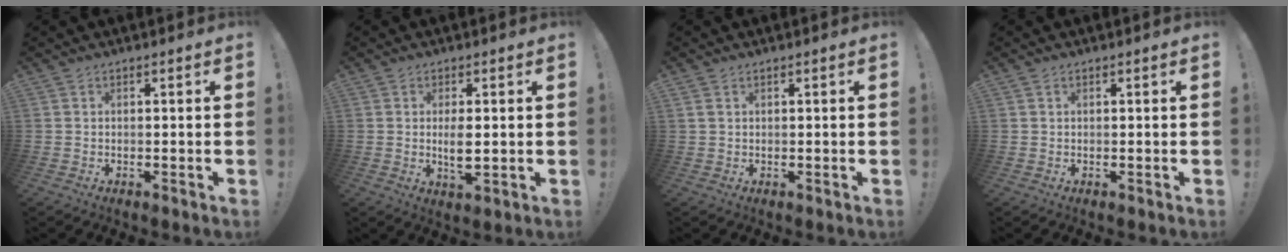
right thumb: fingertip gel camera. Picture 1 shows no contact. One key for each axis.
{"total": 4.8, "fx": 0.3, "fy": 2.3, "fz": 4.2, "tx": -0.074, "ty": -0.008, "tz": -0.002}
{"total": 1.4, "fx": 0.8, "fy": 0.7, "fz": 0.9, "tx": -0.015, "ty": 0.000, "tz": 0.016}
{"total": 0.0}